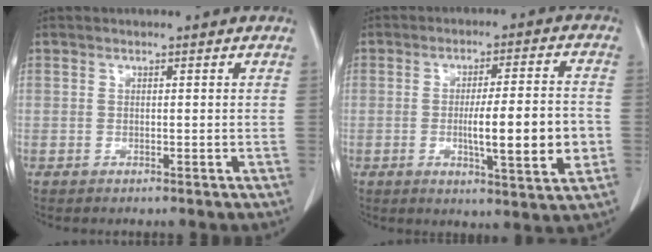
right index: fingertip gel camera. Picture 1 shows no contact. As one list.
[{"total": 11.5, "force": [-2.1, 0.9, 11.3], "torque": [-0.172, -0.006, -0.031]}]